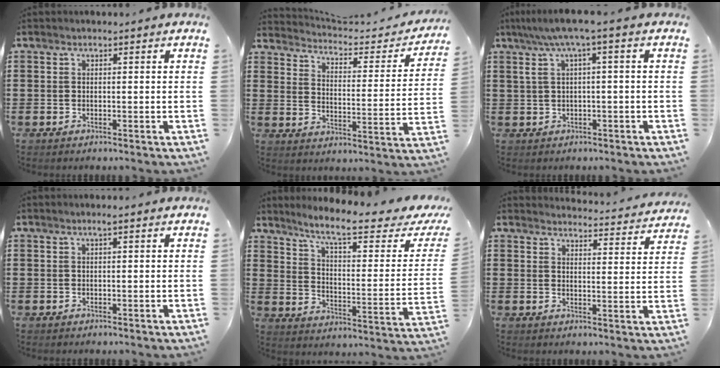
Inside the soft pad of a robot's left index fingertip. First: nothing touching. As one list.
[{"total": 3.0, "force": [2.9, 0.2, 0.8], "torque": [-0.039, -0.027, 0.040]}, {"total": 4.5, "force": [0.4, 0.1, 4.5], "torque": [-0.093, -0.003, 0.000]}, {"total": 1.2, "force": [0.5, 0.0, 1.1], "torque": [-0.020, 0.002, 0.009]}, {"total": 9.0, "force": [6.8, 0.1, 5.9], "torque": [-0.123, -0.049, 0.107]}, {"total": 3.7, "force": [3.7, -0.1, 0.3], "torque": [-0.006, -0.034, 0.061]}]